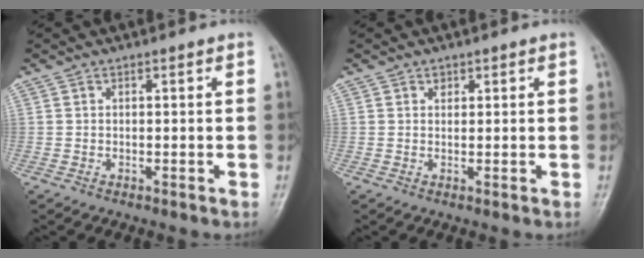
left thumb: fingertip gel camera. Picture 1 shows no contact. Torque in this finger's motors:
{"motor_torque": [0.08, -0.04, 0.24, 0.07, 0.02]}